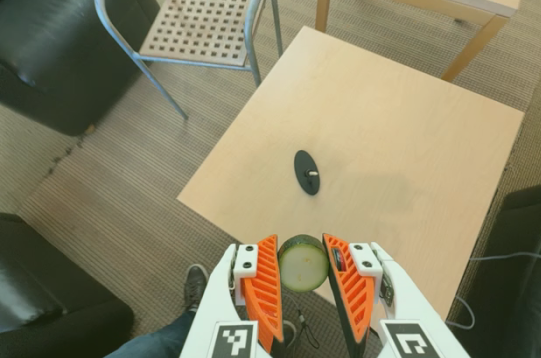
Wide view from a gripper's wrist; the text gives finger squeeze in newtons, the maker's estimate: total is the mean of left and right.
{"total": 9.6, "left": 9.8, "right": 9.5}